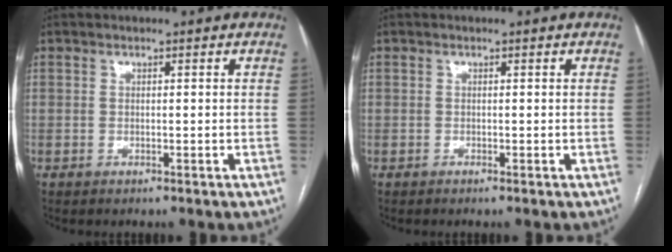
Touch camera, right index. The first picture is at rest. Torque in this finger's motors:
{"motor_torque": [-1.15, -0.61, -0.32, -0.12]}